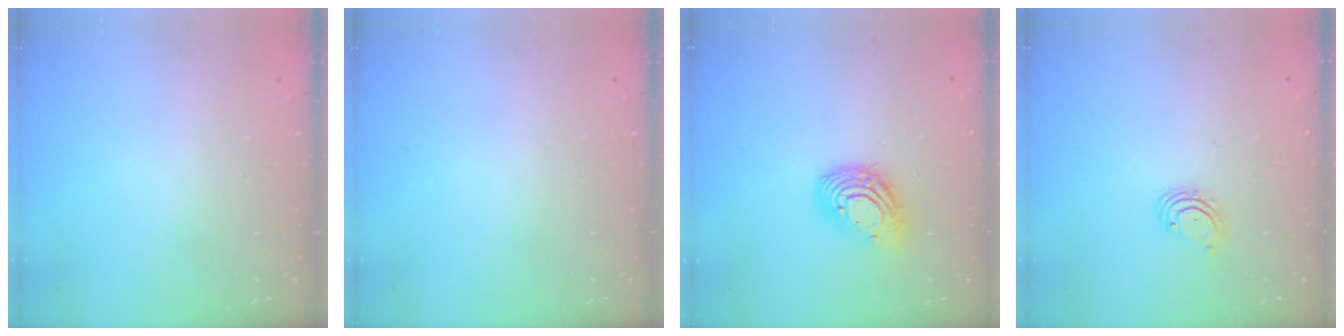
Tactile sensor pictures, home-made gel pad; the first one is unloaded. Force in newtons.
{"total": 0.0}
{"total": 13.9, "press": 13.9, "slide": 1.2}
{"total": 2.0, "press": 2.0, "slide": 0.4}